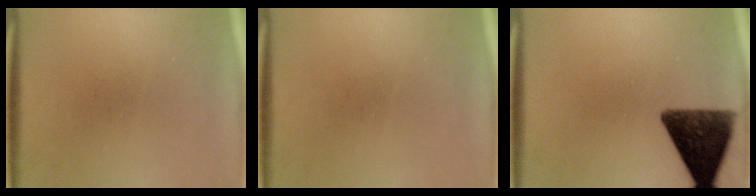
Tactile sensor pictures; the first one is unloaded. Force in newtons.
{"total": 0.0}
{"total": 11.8}